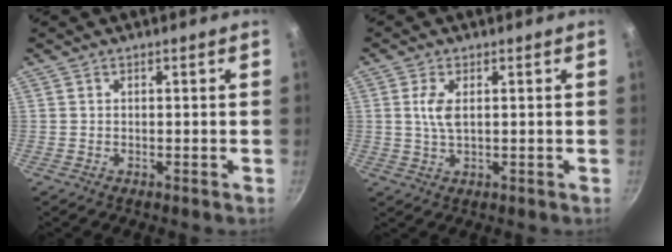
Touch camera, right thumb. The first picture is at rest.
{"total": 4.1, "force": [0.8, 1.9, 3.5], "torque": [-0.073, -0.002, 0.016]}